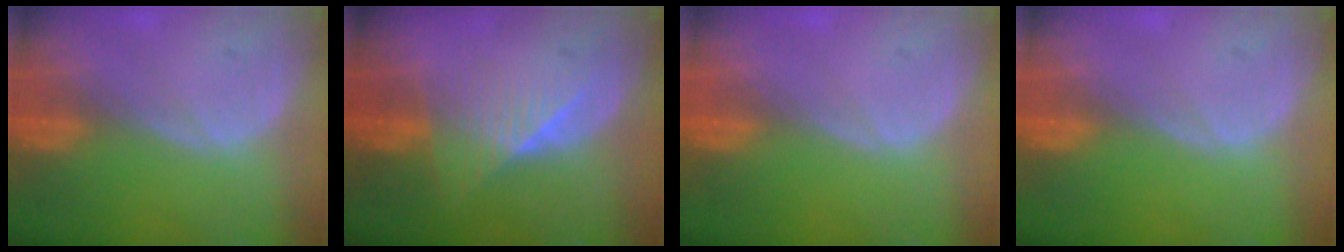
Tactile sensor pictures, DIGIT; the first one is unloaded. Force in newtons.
{"total": 6.0, "press": 5.4, "slide": 2.7}
{"total": 0.0}
{"total": 0.0}